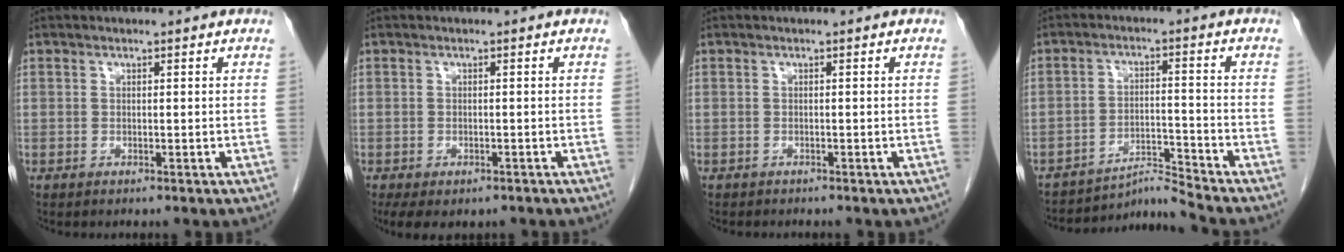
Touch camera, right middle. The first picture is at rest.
{"total": 6.2, "force": [-4.5, 3.0, 3.1], "torque": [-0.044, -0.008, -0.061]}
{"total": 2.3, "force": [-1.9, 0.8, 0.9], "torque": [-0.021, -0.004, -0.017]}
{"total": 5.8, "force": [-5.2, -2.3, -1.2], "torque": [0.008, 0.010, -0.084]}